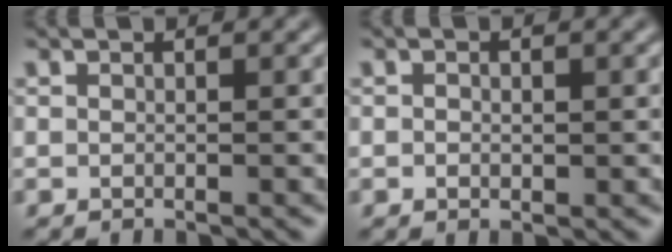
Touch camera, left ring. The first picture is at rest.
{"total": 1.0, "force": [0.0, 0.6, 0.8], "torque": [-0.012, -0.002, -0.001]}